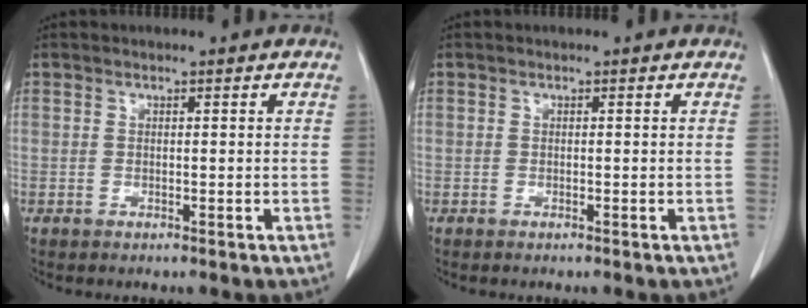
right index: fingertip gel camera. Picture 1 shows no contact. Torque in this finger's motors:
{"motor_torque": [-0.20, 0.02, -0.58, -0.10]}